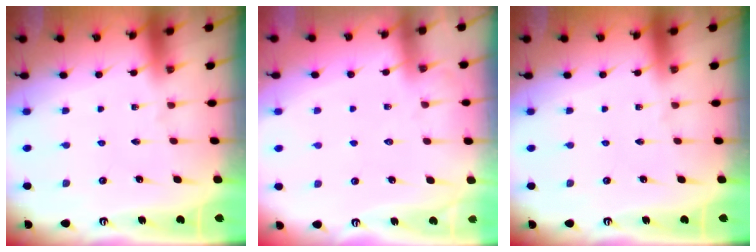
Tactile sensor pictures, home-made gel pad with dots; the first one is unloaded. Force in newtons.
{"total": 3.9, "press": 3.8, "slide": 0.5}
{"total": 0.0}